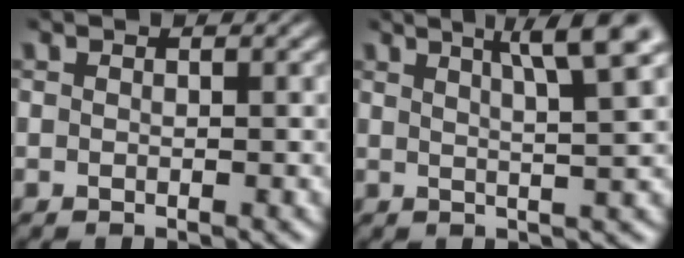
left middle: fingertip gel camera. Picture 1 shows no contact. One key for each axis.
{"total": 6.2, "fx": 3.2, "fy": 1.0, "fz": 5.2, "tx": -0.059, "ty": 0.015, "tz": 0.045}